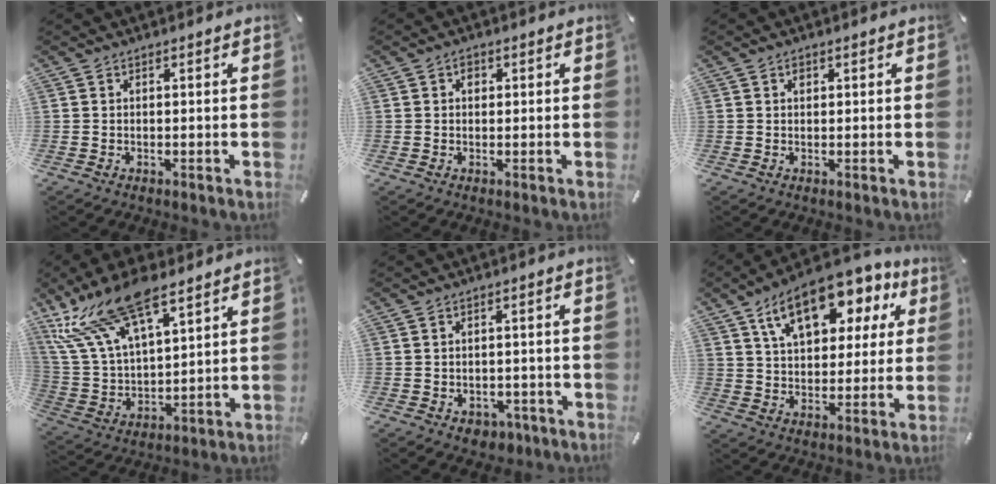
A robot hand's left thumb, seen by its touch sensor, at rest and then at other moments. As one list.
[{"total": 1.5, "force": [0.3, 1.2, 0.8], "torque": [-0.011, 0.003, 0.003]}, {"total": 0.9, "force": [0.3, 0.7, 0.5], "torque": [-0.003, -0.002, 0.004]}, {"total": 19.3, "force": [12.7, 8.7, 11.6], "torque": [-0.291, -0.070, 0.223]}, {"total": 3.7, "force": [-1.7, 2.7, 1.7], "torque": [-0.028, 0.008, -0.028]}, {"total": 16.5, "force": [9.3, 9.2, 10.0], "torque": [-0.164, -0.037, 0.162]}]